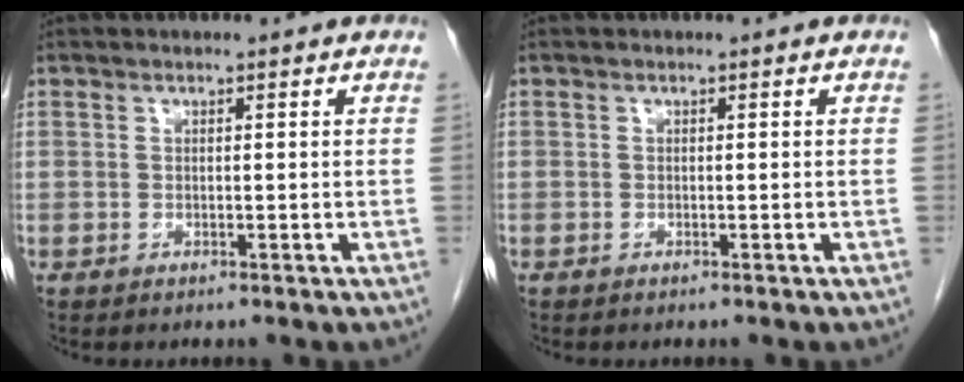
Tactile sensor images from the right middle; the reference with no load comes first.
{"total": 0.0}